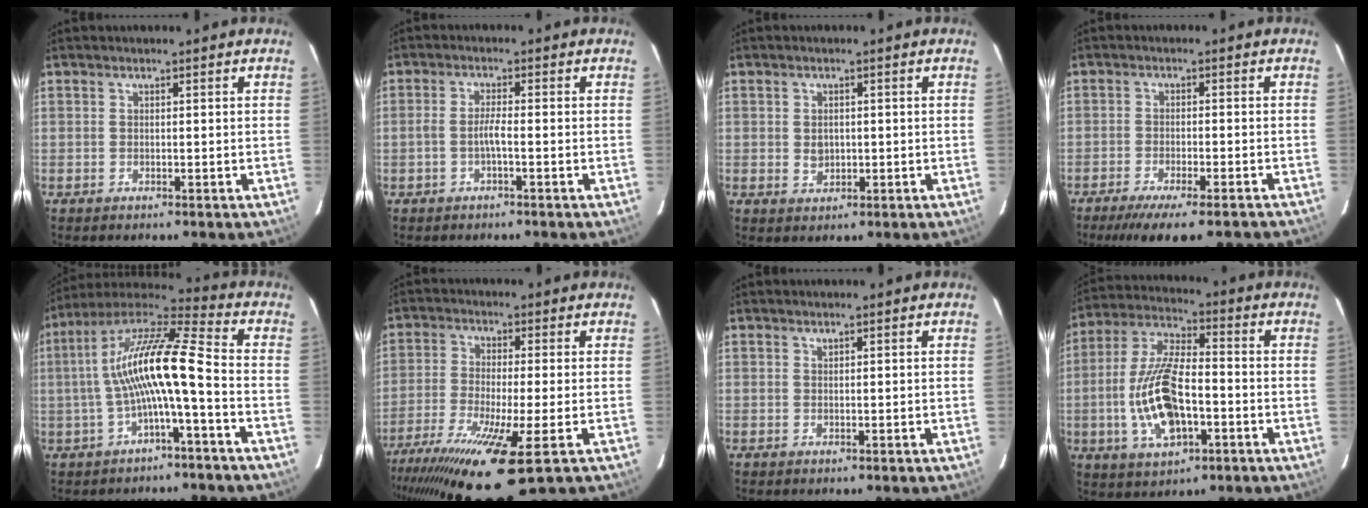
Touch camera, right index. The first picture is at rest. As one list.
[{"total": 2.3, "force": [-1.1, 0.0, 2.0], "torque": [-0.042, 0.004, -0.022]}, {"total": 2.6, "force": [-0.2, 2.2, 1.4], "torque": [-0.022, 0.002, -0.001]}, {"total": 12.6, "force": [-10.4, 2.0, 6.8], "torque": [-0.137, -0.035, -0.157]}, {"total": 14.3, "force": [-2.1, 1.6, 14.1], "torque": [-0.270, 0.018, -0.043]}, {"total": 17.2, "force": [-10.1, 1.4, 13.8], "torque": [-0.282, -0.069, -0.177]}, {"total": 0.0}, {"total": 15.2, "force": [-3.8, 6.4, 13.2], "torque": [-0.280, 0.000, -0.067]}]